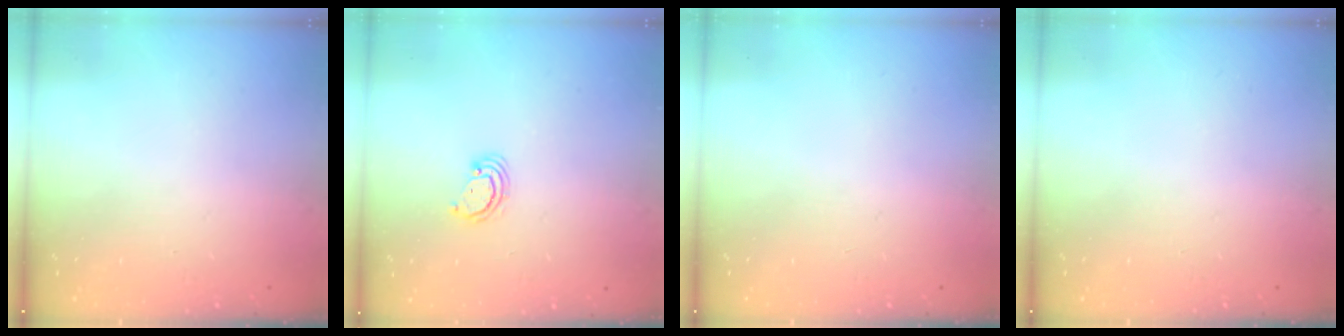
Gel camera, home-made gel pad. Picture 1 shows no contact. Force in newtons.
{"total": 3.2, "press": 3.1, "slide": 0.3}
{"total": 0.0}
{"total": 0.0}